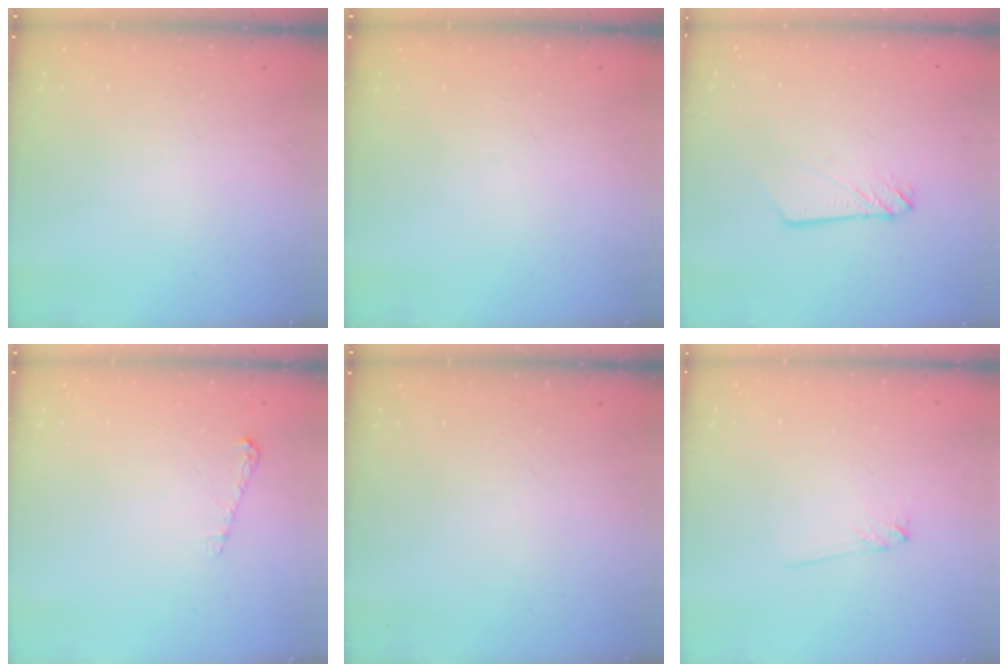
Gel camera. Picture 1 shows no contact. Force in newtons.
{"total": 0.0}
{"total": 3.0, "press": 3.0, "slide": 0.2}
{"total": 4.2, "press": 4.2, "slide": 0.5}
{"total": 0.0}
{"total": 3.6, "press": 3.5, "slide": 0.5}